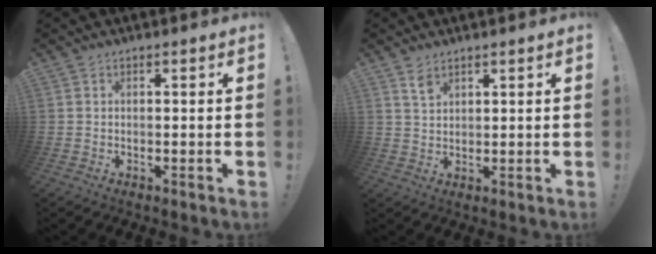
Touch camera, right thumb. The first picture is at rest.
{"total": 3.9, "force": [2.8, 2.2, 1.7], "torque": [-0.015, -0.020, 0.049]}